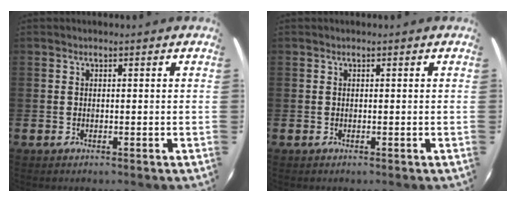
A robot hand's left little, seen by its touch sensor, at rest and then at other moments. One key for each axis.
{"total": 0.0}